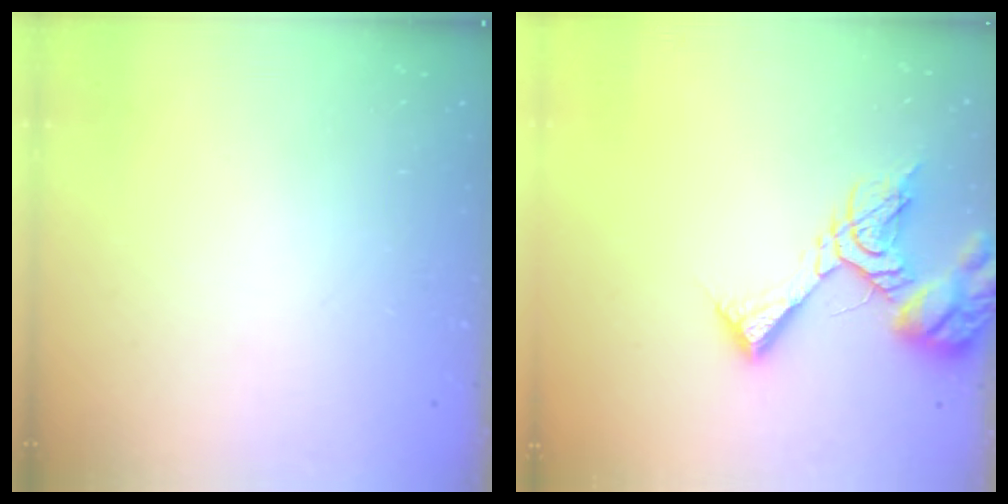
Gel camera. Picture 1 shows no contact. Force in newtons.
{"total": 11.8, "press": 11.6, "slide": 1.6}